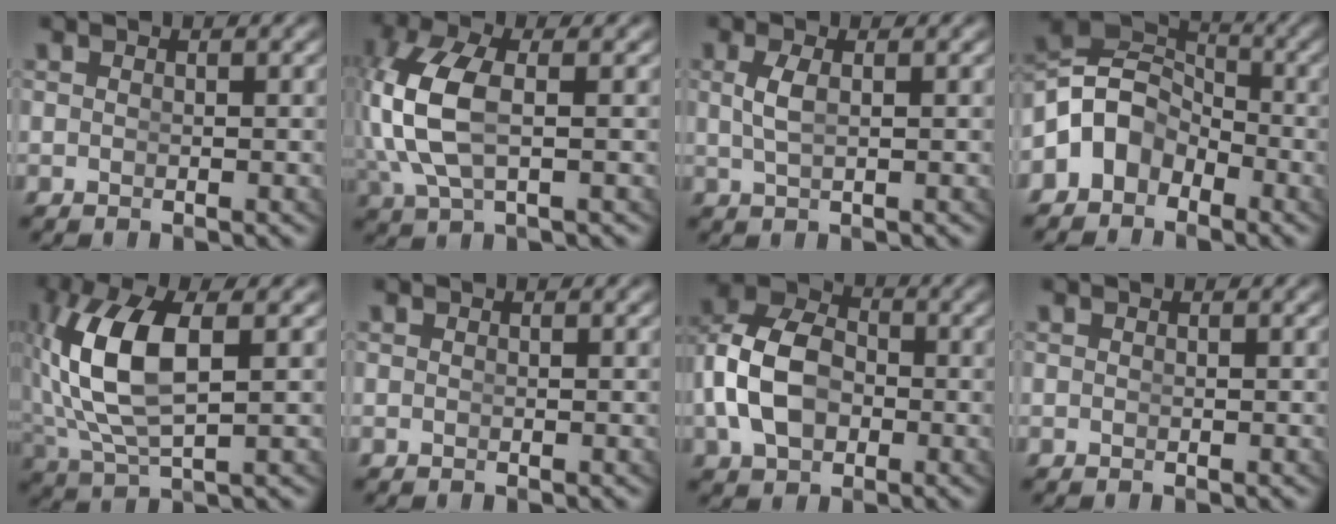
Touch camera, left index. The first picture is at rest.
{"total": 6.3, "force": [0.1, 3.4, 5.3], "torque": [-0.143, -0.026, 0.023]}
{"total": 1.5, "force": [0.2, 0.0, 1.5], "torque": [-0.034, -0.007, 0.015]}
{"total": 10.1, "force": [-0.7, 8.7, 5.1], "torque": [-0.119, -0.021, -0.015]}
{"total": 7.1, "force": [0.7, 2.8, 6.5], "torque": [-0.153, -0.010, 0.029]}
{"total": 0.0}
{"total": 9.0, "force": [0.3, 7.2, 5.4], "torque": [-0.112, -0.006, 0.004]}
{"total": 0.0}